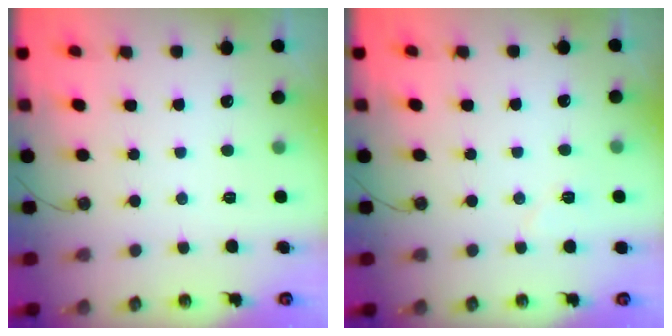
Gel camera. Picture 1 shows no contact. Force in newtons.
{"total": 5.4, "press": 2.9, "slide": 4.5}